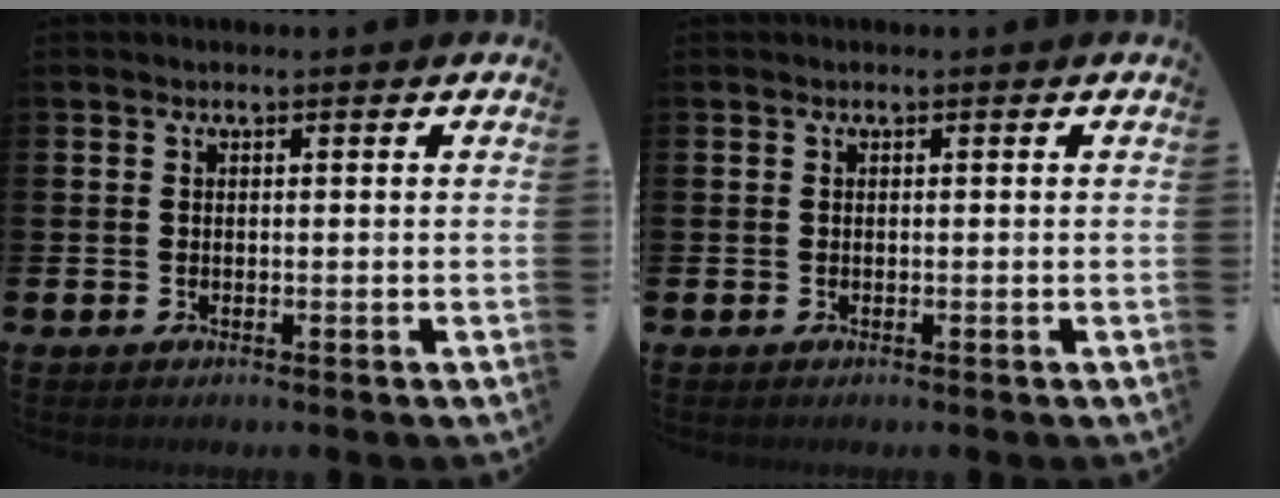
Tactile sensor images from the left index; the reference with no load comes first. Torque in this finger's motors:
{"motor_torque": [0.00, 0.00, 0.00, 0.00]}